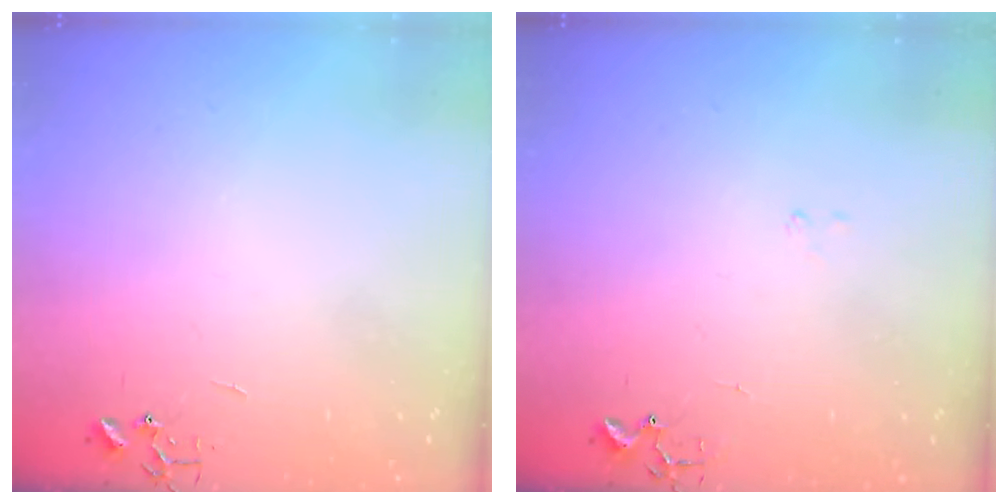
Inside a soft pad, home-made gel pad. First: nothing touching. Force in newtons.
{"total": 8.6, "press": 8.5, "slide": 0.7}